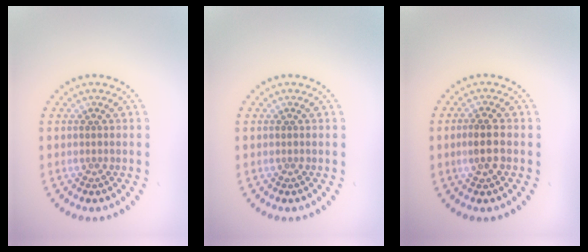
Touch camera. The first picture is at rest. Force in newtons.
{"total": 0.0}
{"total": 2.4, "press": 2.3, "slide": 0.6}